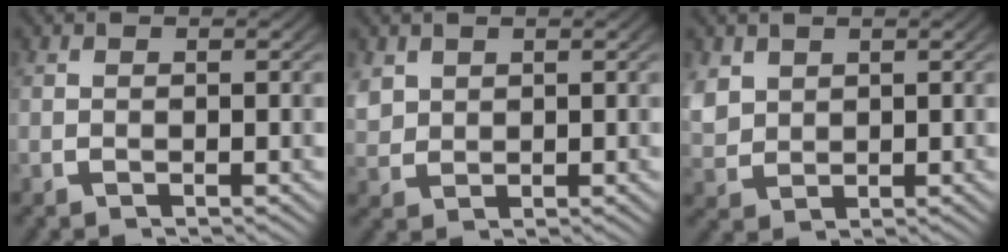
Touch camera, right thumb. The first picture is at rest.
{"total": 2.5, "force": [1.0, 2.1, 1.0], "torque": [-0.032, -0.010, 0.034]}
{"total": 3.3, "force": [0.9, 2.8, 1.6], "torque": [-0.052, -0.017, 0.036]}